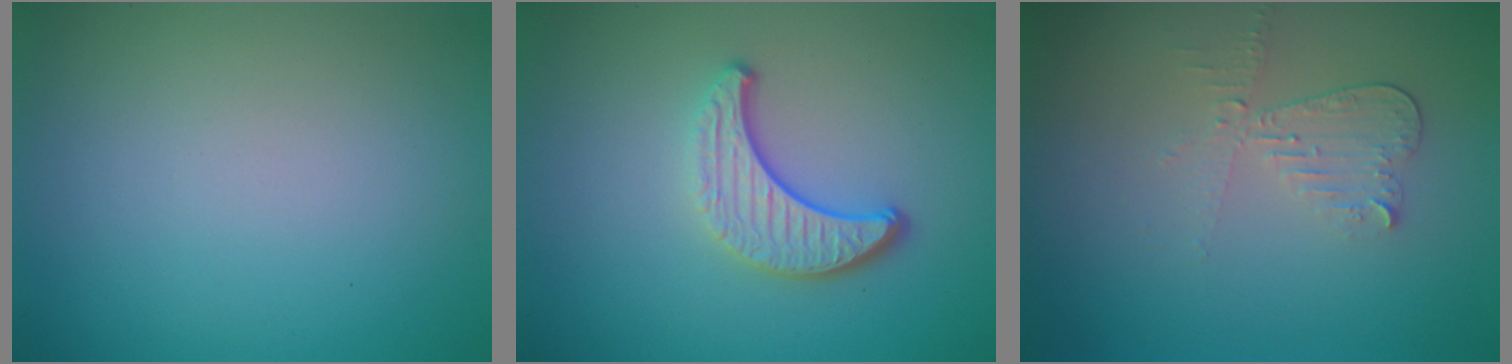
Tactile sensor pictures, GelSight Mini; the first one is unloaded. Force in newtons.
{"total": 3.8, "press": 2.9, "slide": 2.5}
{"total": 2.0, "press": 1.9, "slide": 0.7}